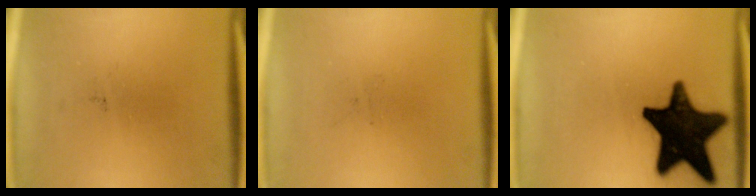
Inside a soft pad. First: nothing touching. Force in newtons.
{"total": 0.0}
{"total": 19.7}